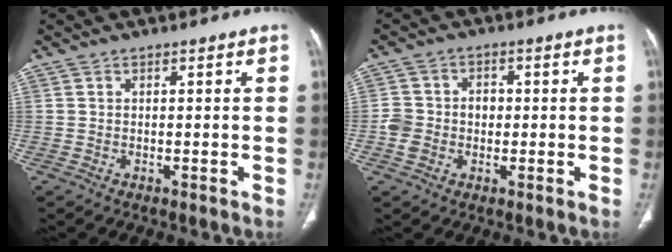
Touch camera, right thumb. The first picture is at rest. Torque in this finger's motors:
{"motor_torque": [0.59, 0.51, 0.67, 0.27, -0.01]}